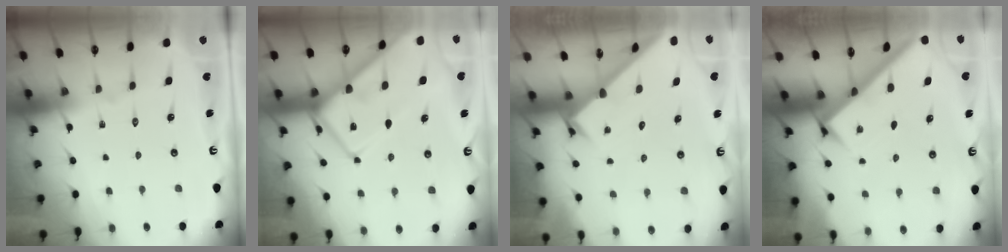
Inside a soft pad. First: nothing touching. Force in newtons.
{"total": 13.8, "press": 13.8, "slide": 1.4}
{"total": 1.7, "press": 1.7, "slide": 0.1}
{"total": 2.4, "press": 2.4, "slide": 0.3}